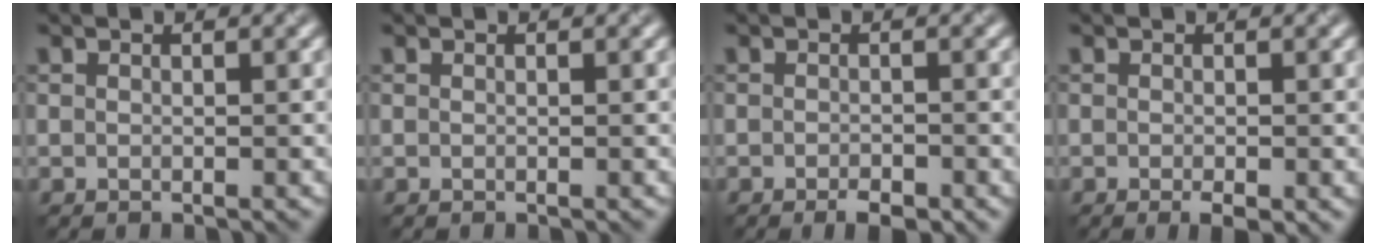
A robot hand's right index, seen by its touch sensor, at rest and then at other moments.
{"total": 0.0}
{"total": 1.9, "force": [-1.2, 0.7, 1.3], "torque": [-0.019, -0.003, -0.018]}
{"total": 1.5, "force": [-0.7, 0.4, 1.3], "torque": [-0.020, -0.005, -0.009]}